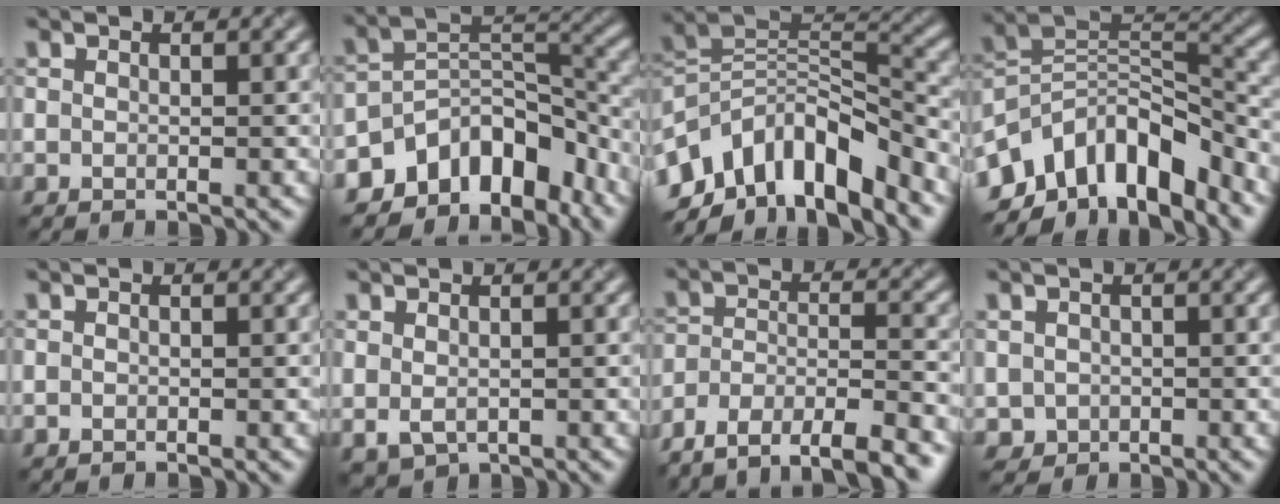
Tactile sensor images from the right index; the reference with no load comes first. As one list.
[{"total": 8.8, "force": [-6.4, 4.9, 3.6], "torque": [-0.032, 0.001, -0.114]}, {"total": 11.1, "force": [-5.8, 5.1, 7.9], "torque": [-0.133, 0.019, -0.118]}, {"total": 10.5, "force": [-6.2, 5.0, 6.8], "torque": [-0.103, 0.014, -0.121]}, {"total": 0.0}, {"total": 1.5, "force": [0.2, 1.0, 1.0], "torque": [-0.023, -0.009, 0.011]}, {"total": 9.2, "force": [-7.8, 2.8, 4.0], "torque": [-0.063, -0.009, -0.122]}, {"total": 1.6, "force": [-0.2, 1.6, 0.1], "torque": [0.002, -0.005, -0.002]}]